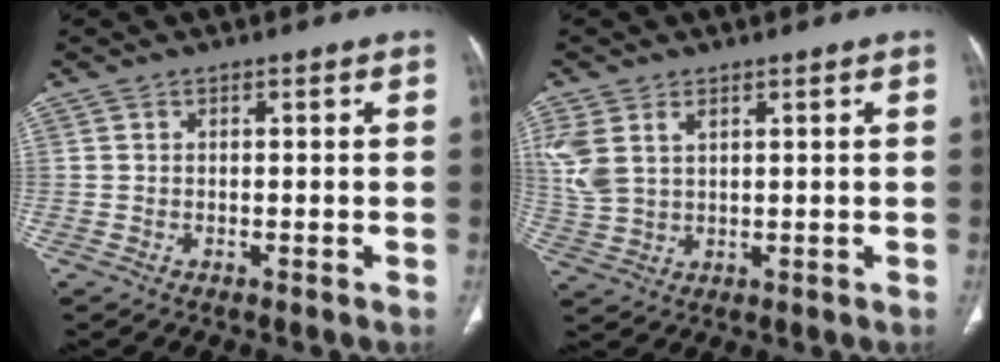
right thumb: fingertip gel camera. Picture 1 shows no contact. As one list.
[{"total": 7.6, "force": [3.0, 4.8, 5.2], "torque": [-0.125, 0.003, 0.071]}]